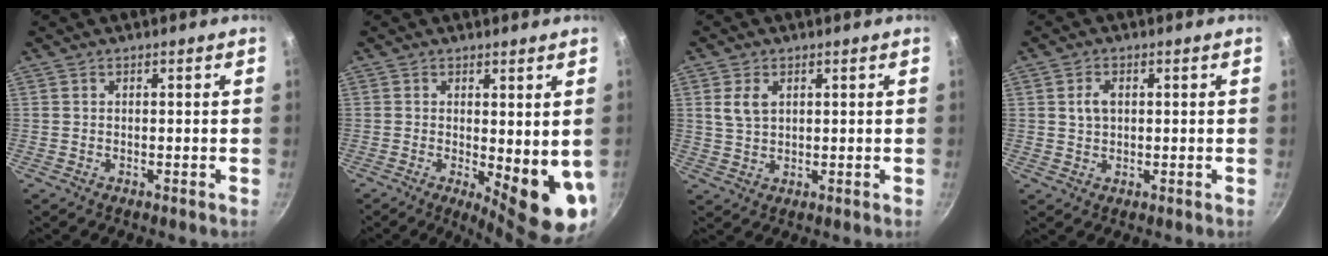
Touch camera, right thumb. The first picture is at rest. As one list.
[{"total": 10.2, "force": [-0.3, 3.3, 9.6], "torque": [-0.107, -0.022, 0.004]}, {"total": 4.3, "force": [1.5, 2.7, 2.9], "torque": [-0.050, -0.003, 0.031]}, {"total": 2.9, "force": [0.8, 1.8, 2.1], "torque": [-0.033, 0.000, 0.017]}]